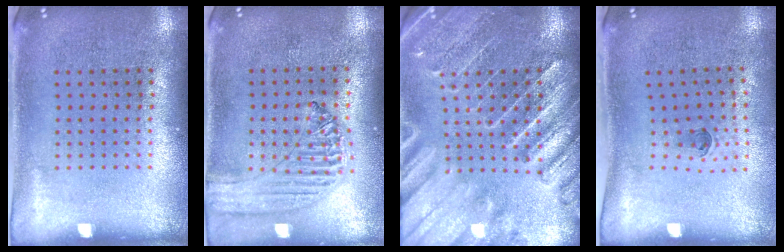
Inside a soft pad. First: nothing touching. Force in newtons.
{"total": 1.2, "press": 1.2, "slide": 0.2}
{"total": 3.2, "press": 3.0, "slide": 1.2}
{"total": 0.5, "press": 0.3, "slide": 0.4}